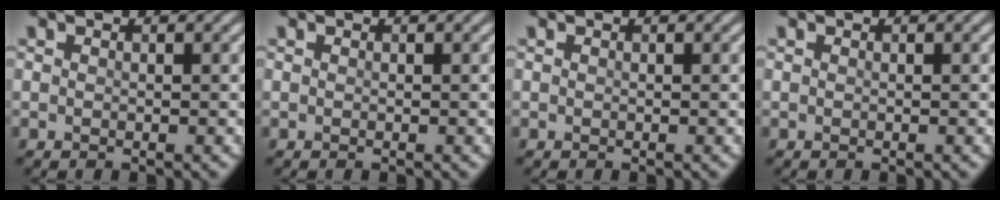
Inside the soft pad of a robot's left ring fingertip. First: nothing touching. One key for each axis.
{"total": 0.0}
{"total": 0.0}
{"total": 0.0}